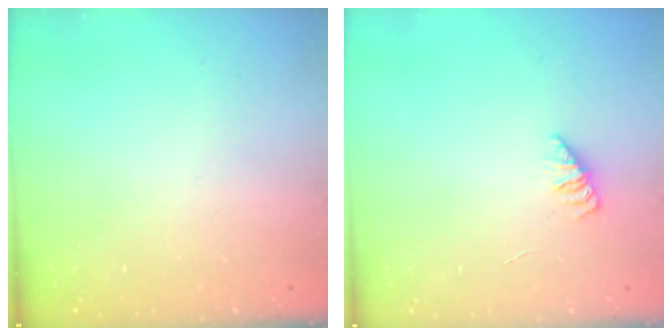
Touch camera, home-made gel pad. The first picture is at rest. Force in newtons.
{"total": 1.9, "press": 1.9, "slide": 0.4}